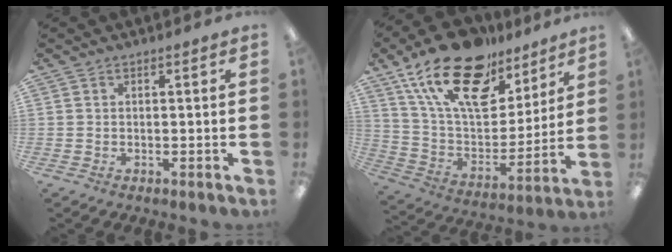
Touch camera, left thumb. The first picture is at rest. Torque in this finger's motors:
{"motor_torque": [0.67, 0.69, 1.53, -1.27, 0.48]}